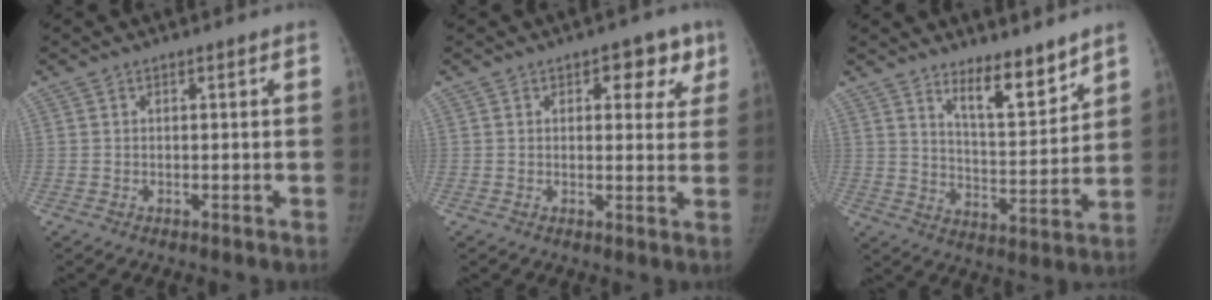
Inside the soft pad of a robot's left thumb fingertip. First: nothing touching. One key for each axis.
{"total": 6.7, "fx": 3.3, "fy": 4.0, "fz": 4.2, "tx": -0.005, "ty": -0.008, "tz": 0.032}
{"total": 9.9, "fx": 7.6, "fy": 2.7, "fz": 5.7, "tx": -0.074, "ty": -0.071, "tz": 0.134}